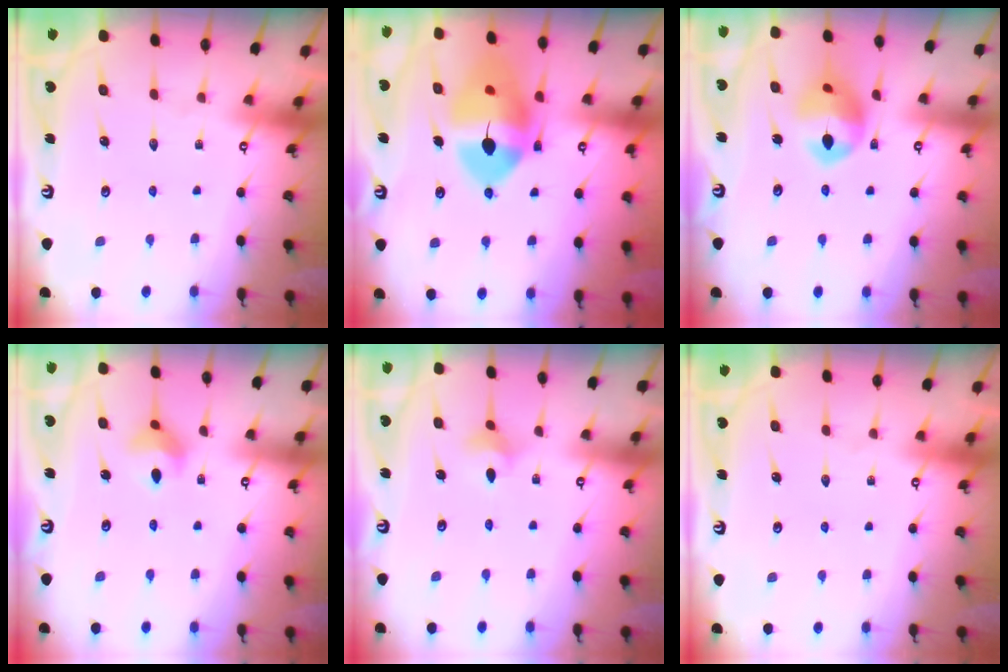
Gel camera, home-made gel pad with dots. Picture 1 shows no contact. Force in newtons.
{"total": 16.3, "press": 16.1, "slide": 2.1}
{"total": 13.2, "press": 13.0, "slide": 1.9}
{"total": 7.0, "press": 6.9, "slide": 0.9}
{"total": 4.0, "press": 4.0, "slide": 0.6}
{"total": 0.0}